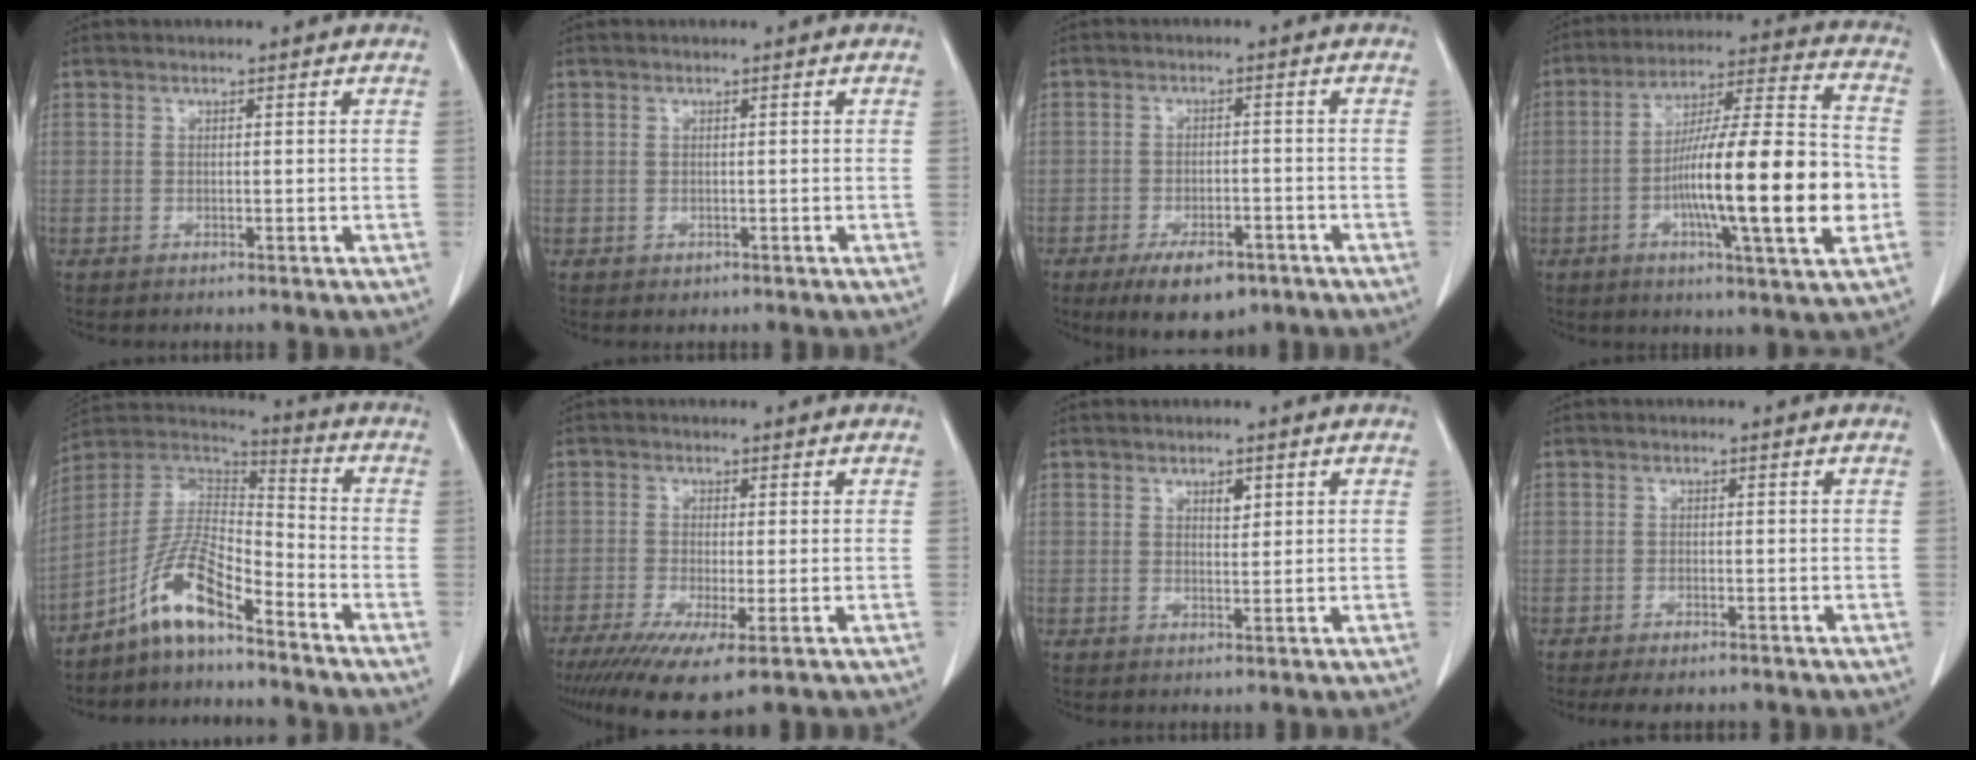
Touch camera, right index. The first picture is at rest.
{"total": 0.9, "force": [-0.3, 0.8, 0.1], "torque": [-0.003, 0.004, -0.002]}
{"total": 8.0, "force": [-5.3, 3.5, 4.9], "torque": [-0.075, -0.004, -0.079]}
{"total": 20.3, "force": [-4.0, 1.5, 19.8], "torque": [-0.314, 0.003, -0.064]}
{"total": 10.6, "force": [-7.2, 2.2, 7.4], "torque": [-0.157, 0.021, -0.136]}
{"total": 9.1, "force": [-5.2, 1.5, 7.3], "torque": [-0.116, -0.024, -0.084]}
{"total": 1.7, "force": [0.9, 0.8, 1.2], "torque": [-0.016, -0.004, 0.014]}
{"total": 3.8, "force": [-3.0, 1.3, 1.8], "torque": [-0.024, -0.006, -0.040]}